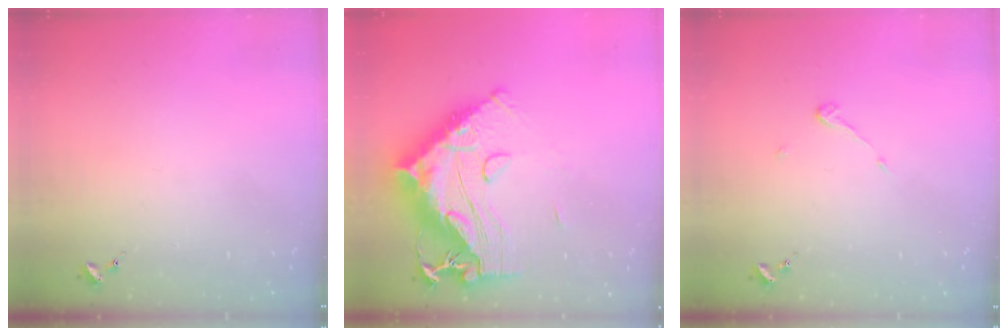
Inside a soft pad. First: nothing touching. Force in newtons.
{"total": 22.9, "press": 22.7, "slide": 2.4}
{"total": 3.9, "press": 3.9, "slide": 0.3}